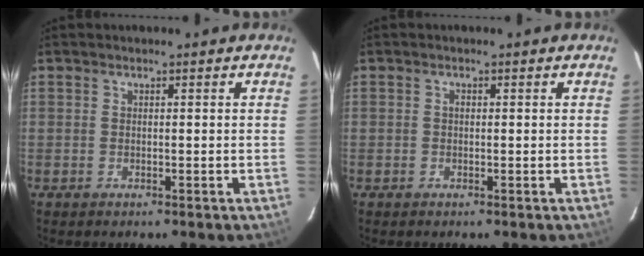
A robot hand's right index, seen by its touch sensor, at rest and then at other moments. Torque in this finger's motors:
{"motor_torque": [0.08, -0.02, 0.03, 0.02]}